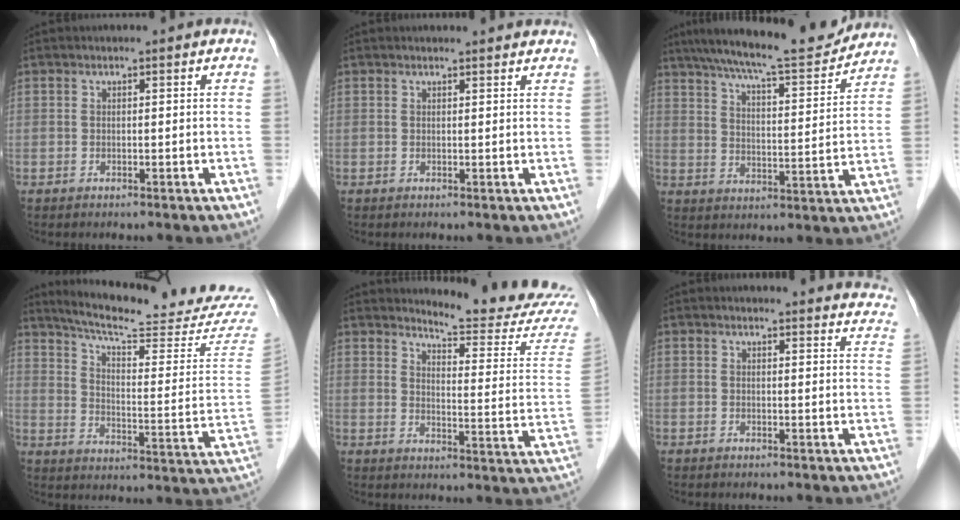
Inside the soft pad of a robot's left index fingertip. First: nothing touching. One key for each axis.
{"total": 3.3, "fx": 3.2, "fy": 0.4, "fz": 0.7, "tx": -0.013, "ty": 0.005, "tz": 0.027}
{"total": 15.4, "fx": 14.0, "fy": 1.1, "fz": 6.4, "tx": -0.105, "ty": -0.005, "tz": 0.203}
{"total": 23.6, "fx": 21.8, "fy": 0.0, "fz": 8.9, "tx": -0.140, "ty": -0.101, "tz": 0.275}
{"total": 15.5, "fx": 15.1, "fy": -1.2, "fz": 3.0, "tx": -0.041, "ty": -0.137, "tz": 0.167}
{"total": 13.5, "fx": 13.2, "fy": 1.5, "fz": 2.1, "tx": 0.008, "ty": -0.068, "tz": 0.108}